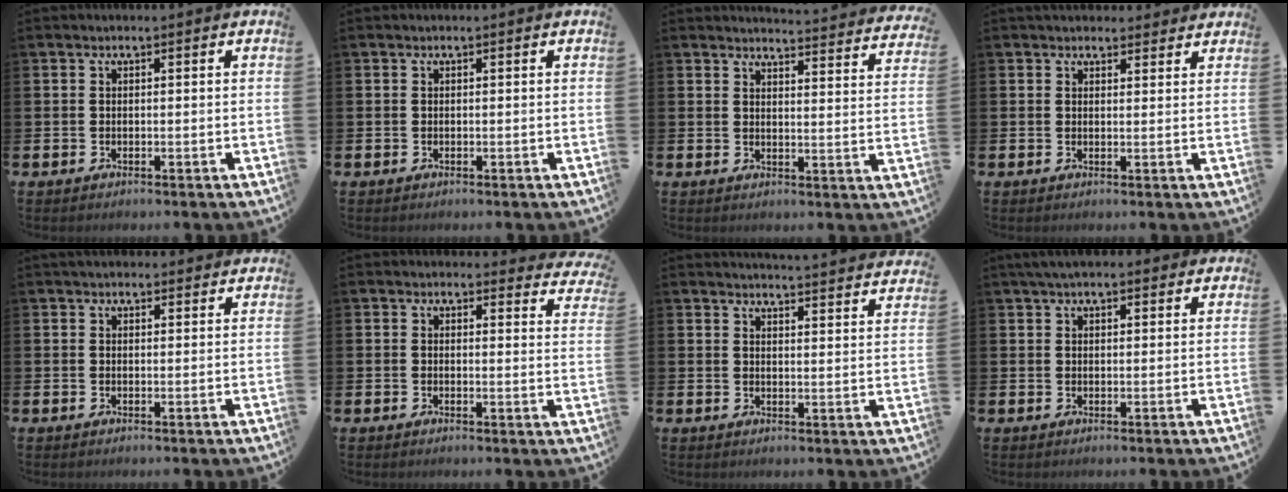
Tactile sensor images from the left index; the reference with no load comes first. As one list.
[{"total": 0.0}, {"total": 4.0, "force": [4.0, -0.2, 0.3], "torque": [-0.002, -0.037, 0.065]}, {"total": 2.5, "force": [2.3, 0.8, 0.0], "torque": [0.016, -0.013, 0.039]}, {"total": 1.8, "force": [1.7, 0.5, 0.2], "torque": [0.006, -0.005, 0.029]}, {"total": 2.3, "force": [2.2, 0.7, -0.1], "torque": [0.016, -0.018, 0.033]}, {"total": 4.4, "force": [4.4, -0.4, 0.1], "torque": [0.002, -0.037, 0.074]}, {"total": 3.3, "force": [2.8, 1.0, 1.4], "torque": [-0.028, 0.000, 0.050]}]